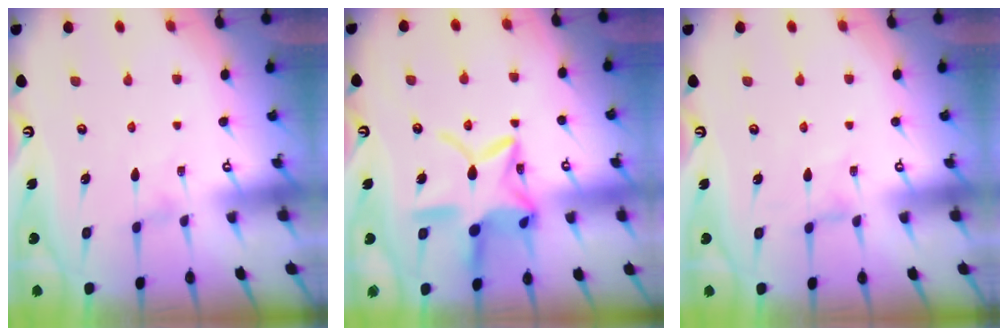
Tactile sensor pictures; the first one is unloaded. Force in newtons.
{"total": 17.6, "press": 17.6, "slide": 1.4}
{"total": 0.0}